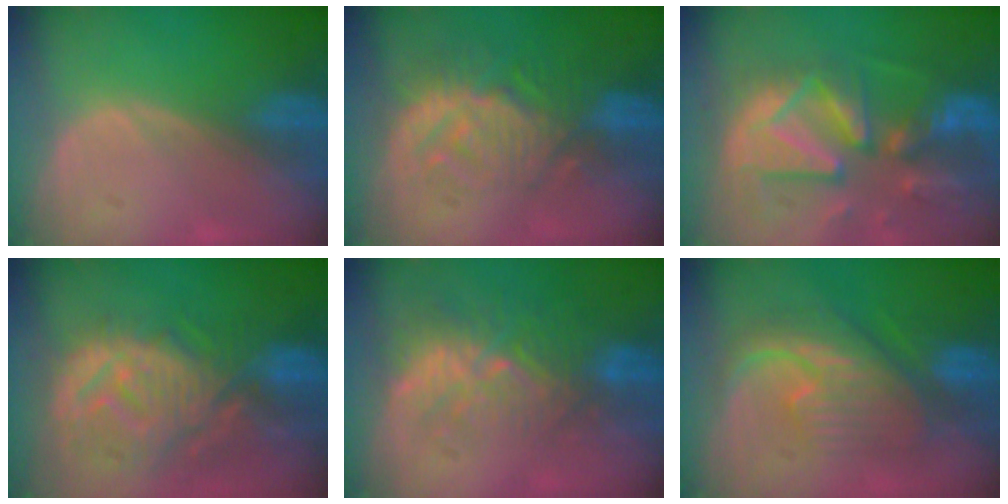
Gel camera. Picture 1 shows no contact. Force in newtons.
{"total": 9.2, "press": 8.6, "slide": 3.2}
{"total": 13.1, "press": 11.4, "slide": 6.6}
{"total": 12.4, "press": 11.0, "slide": 5.7}
{"total": 9.0, "press": 8.5, "slide": 3.1}
{"total": 9.0, "press": 8.9, "slide": 0.5}